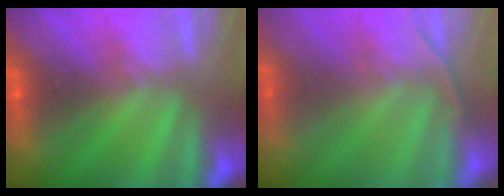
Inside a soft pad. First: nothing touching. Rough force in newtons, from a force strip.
{"total": 1.6}